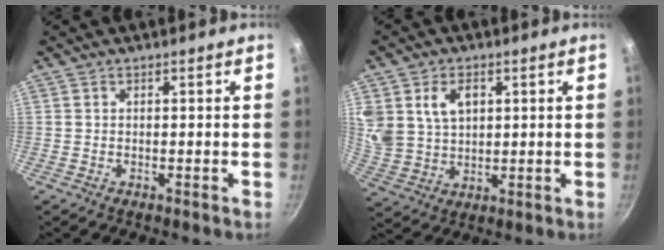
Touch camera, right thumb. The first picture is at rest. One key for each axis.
{"total": 10.7, "fx": 3.7, "fy": 7.9, "fz": 6.2, "tx": -0.107, "ty": -0.013, "tz": 0.079}